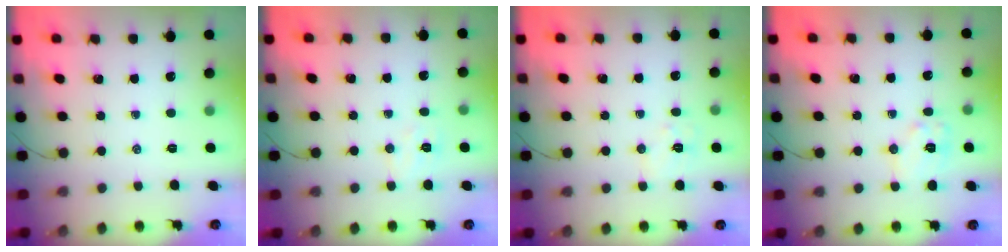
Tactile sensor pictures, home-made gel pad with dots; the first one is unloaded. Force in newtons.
{"total": 5.5, "press": 5.4, "slide": 0.8}
{"total": 5.9, "press": 5.8, "slide": 0.9}
{"total": 7.8, "press": 7.8, "slide": 0.2}